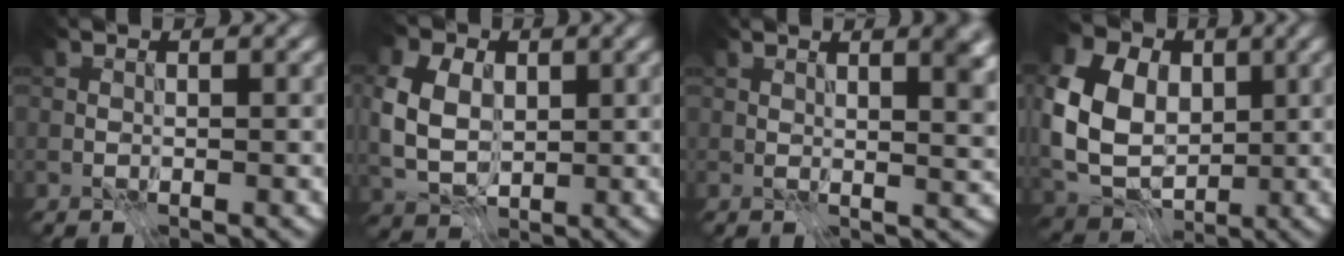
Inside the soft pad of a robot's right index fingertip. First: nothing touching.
{"total": 7.8, "force": [0.9, 5.9, 5.0], "torque": [-0.120, 0.015, 0.004]}
{"total": 3.5, "force": [1.8, 0.7, 2.8], "torque": [-0.035, -0.001, 0.031]}
{"total": 10.8, "force": [1.2, 8.0, 7.1], "torque": [-0.170, -0.001, 0.022]}